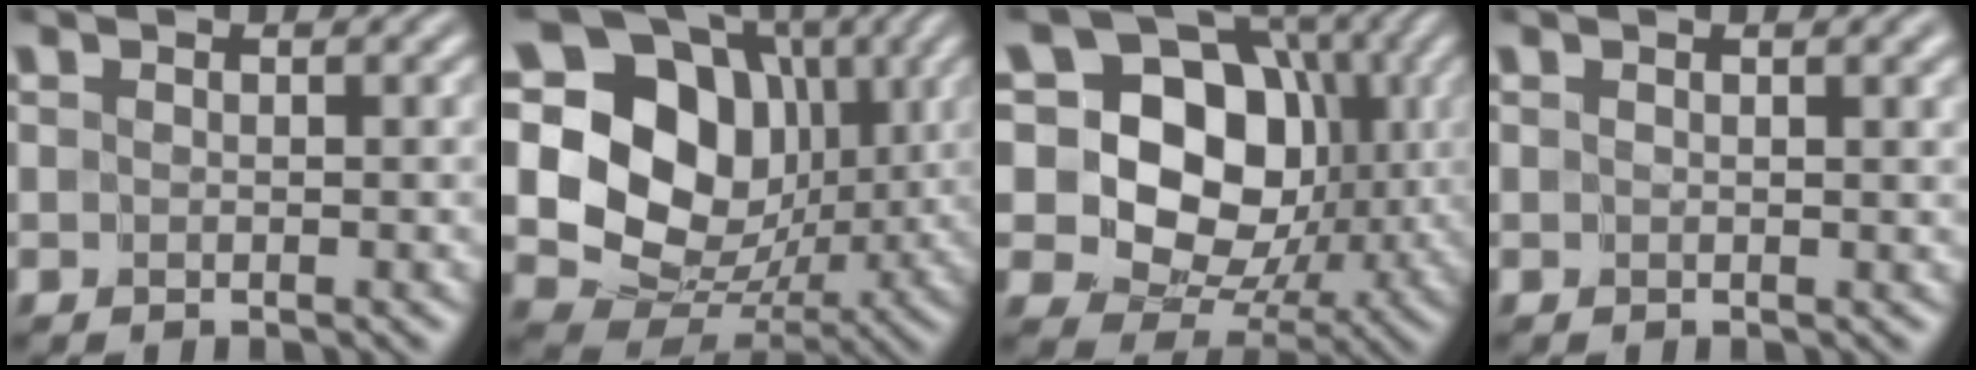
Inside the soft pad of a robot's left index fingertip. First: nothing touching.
{"total": 13.4, "force": [2.7, 10.8, 7.3], "torque": [-0.114, 0.014, 0.035]}
{"total": 14.6, "force": [2.8, 11.6, 8.3], "torque": [-0.150, 0.038, 0.035]}
{"total": 2.6, "force": [1.3, 0.8, 2.2], "torque": [-0.022, 0.002, 0.010]}